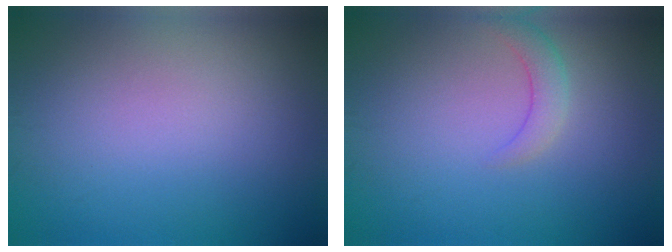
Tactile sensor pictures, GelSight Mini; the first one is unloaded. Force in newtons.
{"total": 1.9, "press": 1.9, "slide": 0.2}